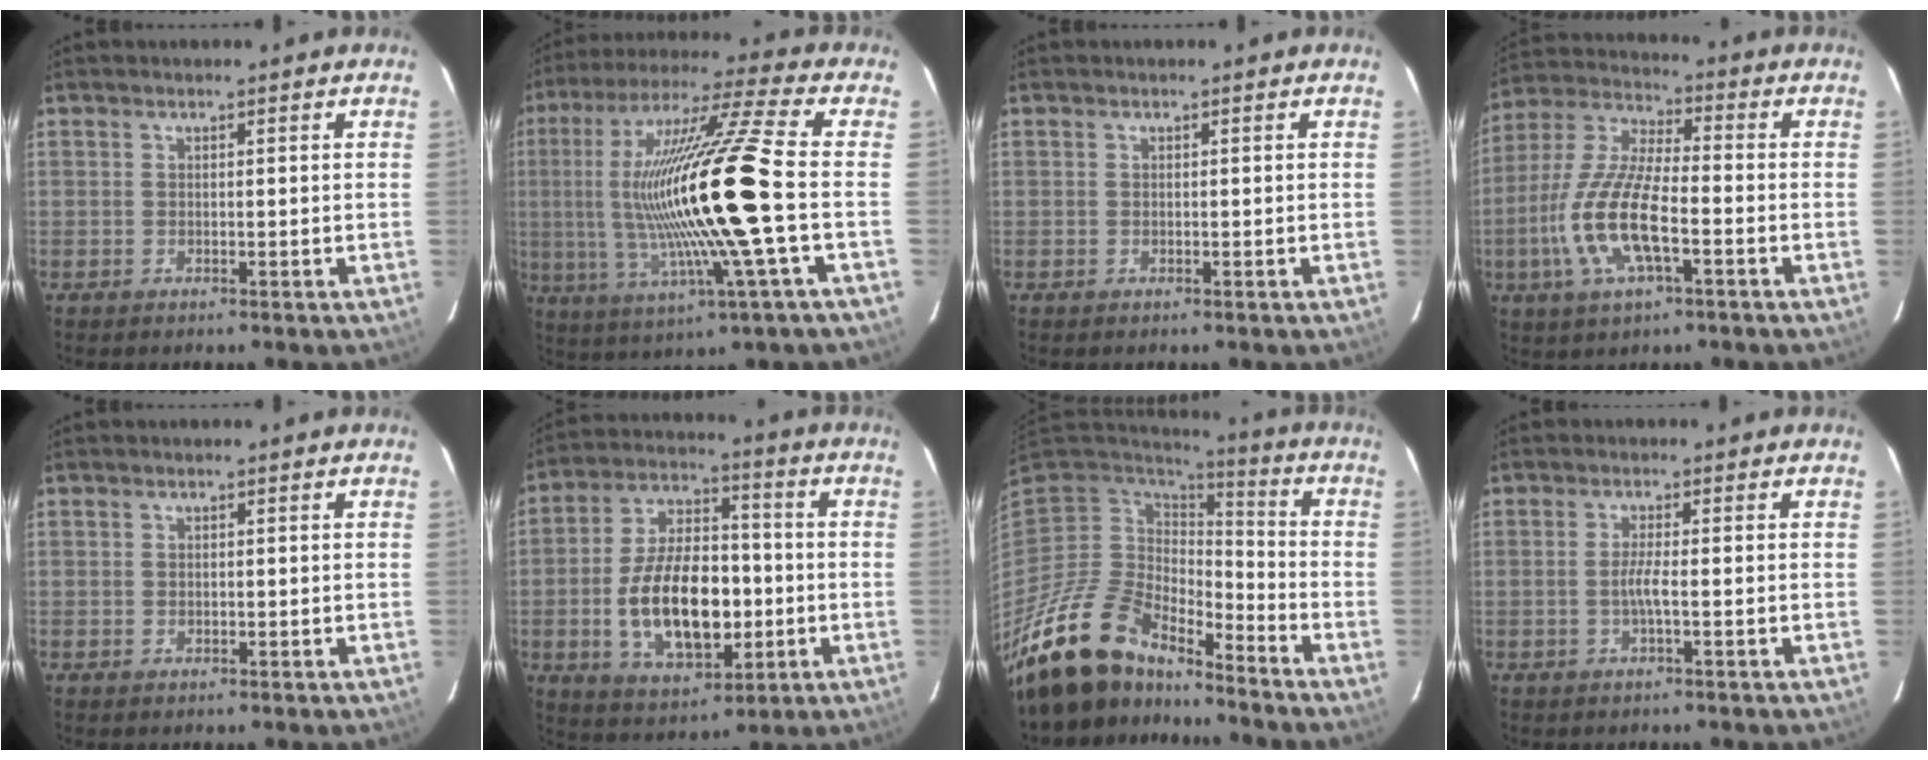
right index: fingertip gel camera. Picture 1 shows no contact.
{"total": 22.3, "force": [-0.8, 0.8, 22.3], "torque": [-0.413, -0.007, -0.010]}
{"total": 0.0}
{"total": 15.0, "force": [-4.8, 4.8, 13.4], "torque": [-0.286, -0.006, -0.093]}
{"total": 0.6, "force": [0.1, 0.6, 0.1], "torque": [0.003, 0.001, 0.002]}
{"total": 17.9, "force": [-3.2, 9.8, 14.7], "torque": [-0.284, 0.012, -0.039]}
{"total": 18.1, "force": [-15.4, 6.4, 7.1], "torque": [-0.154, -0.019, -0.280]}
{"total": 2.4, "force": [-0.6, -0.4, 2.3], "torque": [-0.043, -0.002, -0.014]}